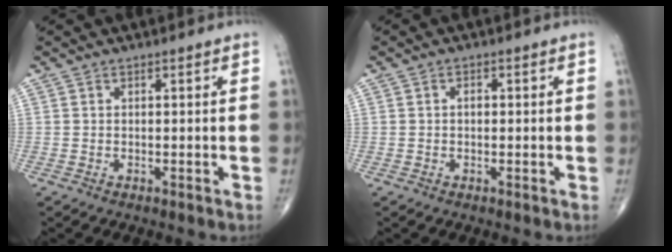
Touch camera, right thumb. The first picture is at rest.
{"total": 1.0, "force": [0.1, 0.6, 0.8], "torque": [-0.011, 0.002, -0.002]}